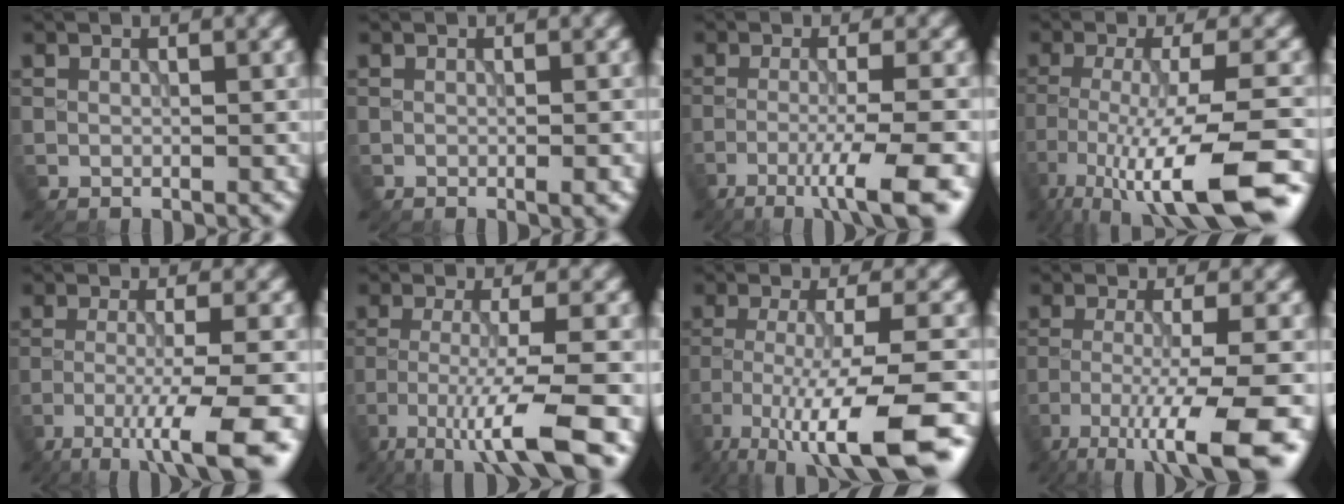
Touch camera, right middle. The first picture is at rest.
{"total": 1.4, "force": [-0.3, 0.4, 1.3], "torque": [-0.013, 0.001, -0.005]}
{"total": 6.7, "force": [-3.6, 0.9, 5.6], "torque": [-0.084, 0.004, -0.064]}
{"total": 12.5, "force": [-7.3, 2.9, 9.7], "torque": [-0.177, -0.012, -0.115]}
{"total": 7.5, "force": [-4.2, 1.1, 6.1], "torque": [-0.097, 0.002, -0.075]}
{"total": 8.1, "force": [-4.8, 1.4, 6.5], "torque": [-0.110, -0.004, -0.089]}
{"total": 11.3, "force": [-6.8, 2.4, 8.7], "torque": [-0.153, -0.007, -0.112]}
{"total": 9.0, "force": [-5.5, 1.6, 7.0], "torque": [-0.114, -0.004, -0.093]}